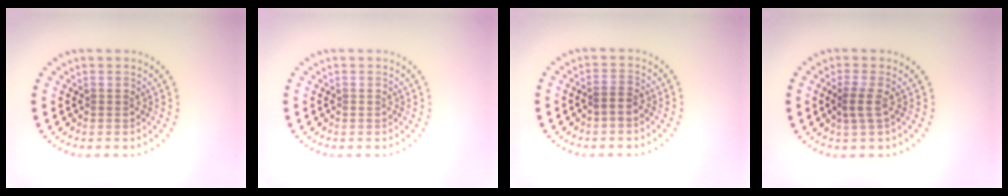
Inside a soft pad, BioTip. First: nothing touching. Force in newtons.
{"total": 0.0}
{"total": 1.0, "press": 0.9, "slide": 0.4}
{"total": 1.8, "press": 1.4, "slide": 1.1}